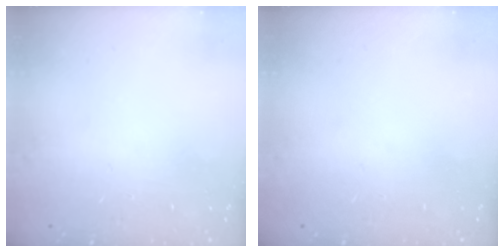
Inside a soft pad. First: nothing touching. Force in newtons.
{"total": 0.0}